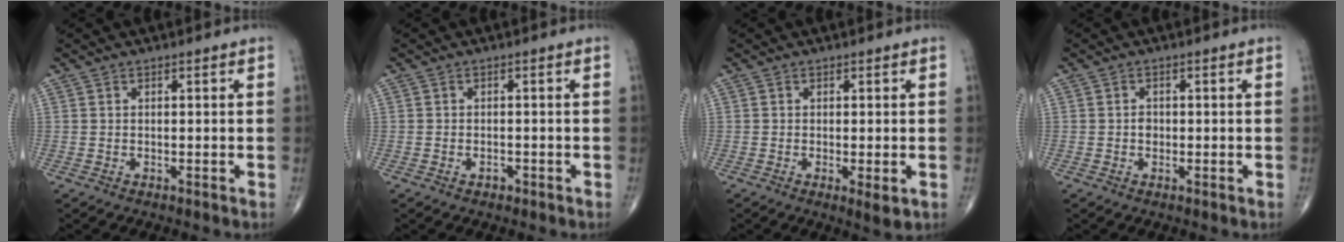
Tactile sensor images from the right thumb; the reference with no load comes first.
{"total": 1.1, "force": [-0.7, 0.7, 0.5], "torque": [-0.005, 0.006, -0.009]}
{"total": 2.8, "force": [-0.7, 0.8, 2.6], "torque": [-0.047, -0.011, -0.012]}
{"total": 1.4, "force": [-0.2, 1.1, 0.7], "torque": [-0.005, 0.004, -0.005]}